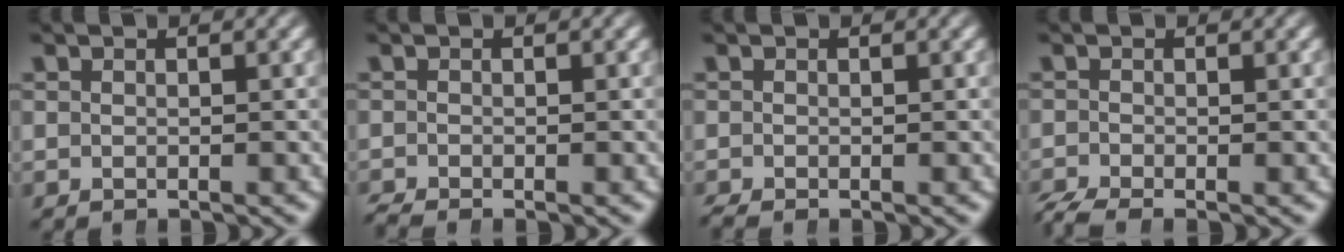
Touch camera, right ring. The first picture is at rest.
{"total": 1.5, "force": [-1.2, 0.8, 0.3], "torque": [-0.008, -0.009, -0.018]}
{"total": 1.2, "force": [-1.0, 0.6, 0.3], "torque": [-0.010, -0.011, -0.010]}
{"total": 2.7, "force": [-2.0, 1.4, 1.1], "torque": [-0.025, -0.014, -0.028]}